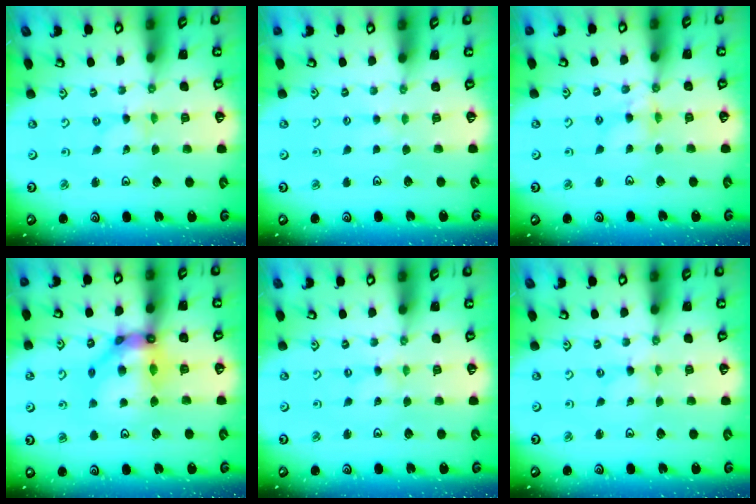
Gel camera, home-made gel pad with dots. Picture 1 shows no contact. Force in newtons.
{"total": 2.0, "press": 2.0, "slide": 0.3}
{"total": 4.9, "press": 4.9, "slide": 0.5}
{"total": 12.8, "press": 12.7, "slide": 1.3}
{"total": 0.0}
{"total": 0.0}